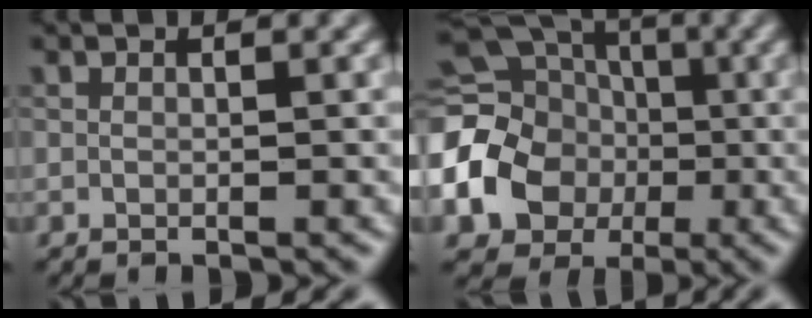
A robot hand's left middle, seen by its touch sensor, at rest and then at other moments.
{"total": 17.5, "force": [-2.6, 15.5, 7.7], "torque": [-0.184, -0.004, -0.082]}